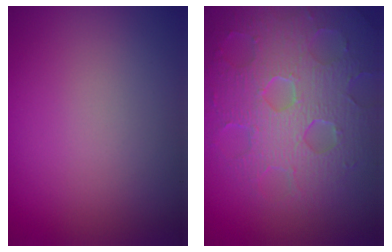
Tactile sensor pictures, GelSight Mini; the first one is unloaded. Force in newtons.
{"total": 8.8, "press": 6.2, "slide": 6.3}